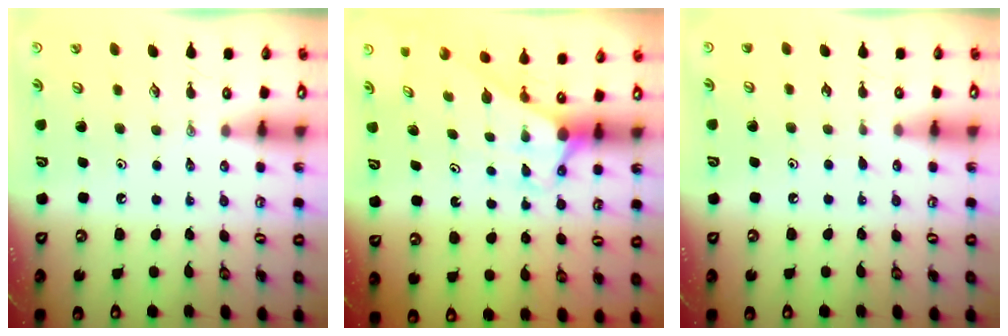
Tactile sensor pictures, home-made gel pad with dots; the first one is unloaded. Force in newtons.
{"total": 3.0, "press": 3.0, "slide": 0.0}
{"total": 5.1, "press": 5.1, "slide": 0.5}